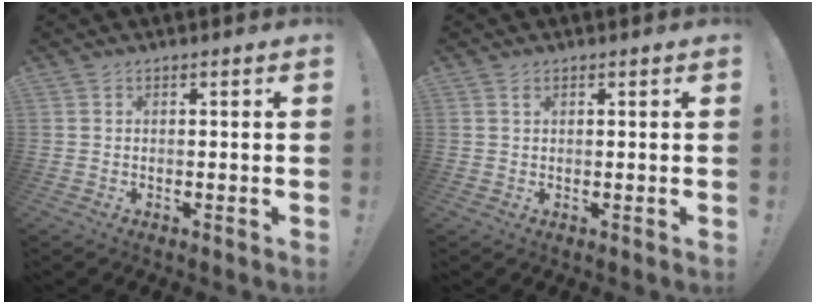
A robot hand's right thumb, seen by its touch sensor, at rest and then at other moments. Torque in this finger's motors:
{"motor_torque": [-0.09, 0.14, 0.19, -0.04, 0.03]}